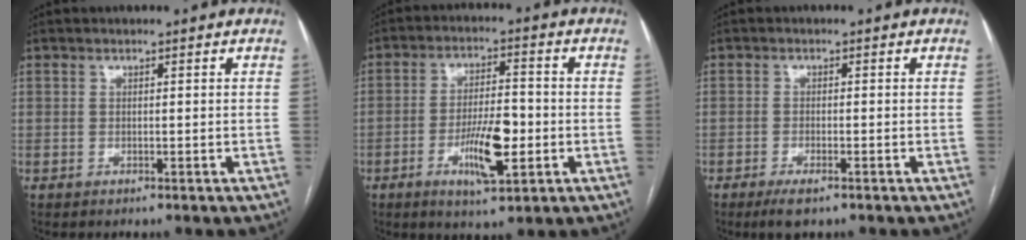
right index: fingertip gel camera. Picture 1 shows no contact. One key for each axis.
{"total": 8.6, "fx": -2.7, "fy": 2.3, "fz": 7.8, "tx": -0.142, "ty": -0.001, "tz": -0.043}
{"total": 3.3, "fx": -2.2, "fy": 0.8, "fz": 2.4, "tx": -0.046, "ty": -0.004, "tz": -0.036}